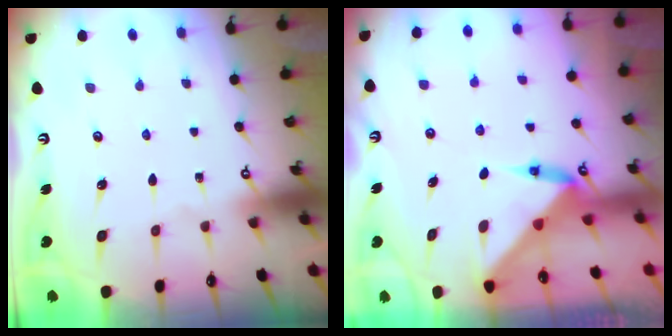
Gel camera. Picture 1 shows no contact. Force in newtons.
{"total": 4.2, "press": 4.2, "slide": 0.3}